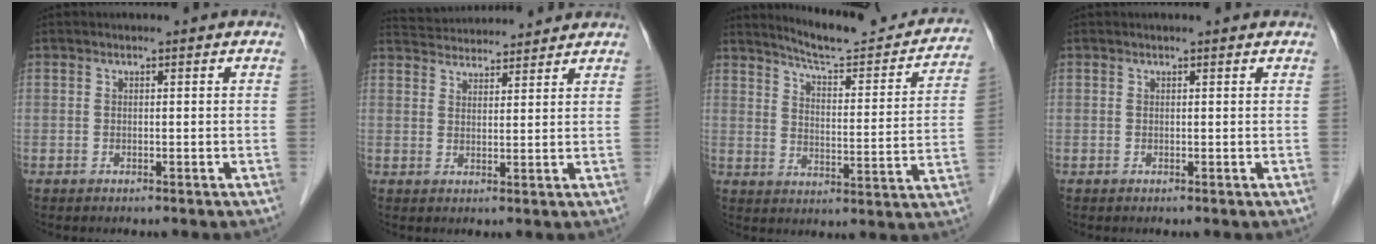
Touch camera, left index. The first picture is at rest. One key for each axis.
{"total": 9.6, "fx": 9.3, "fy": 1.1, "fz": 1.9, "tx": -0.038, "ty": 0.029, "tz": 0.141}
{"total": 16.8, "fx": 15.7, "fy": 2.1, "fz": 5.7, "tx": -0.073, "ty": -0.041, "tz": 0.200}
{"total": 0.9, "fx": 0.9, "fy": 0.0, "fz": 0.3, "tx": -0.010, "ty": 0.003, "tz": 0.010}